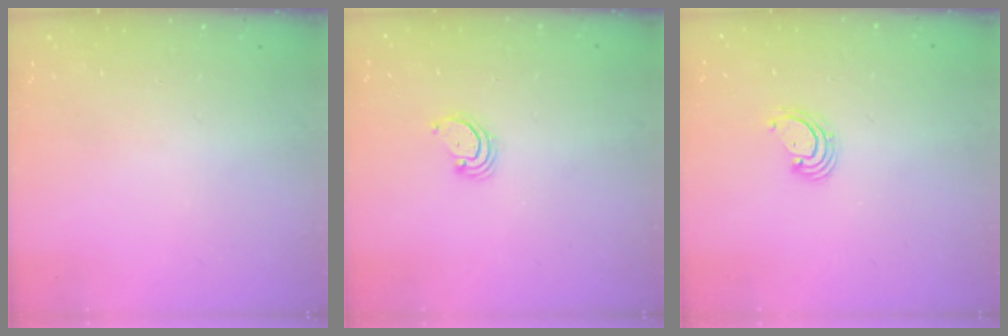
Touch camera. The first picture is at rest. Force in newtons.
{"total": 2.3, "press": 2.3, "slide": 0.2}
{"total": 2.4, "press": 2.4, "slide": 0.2}